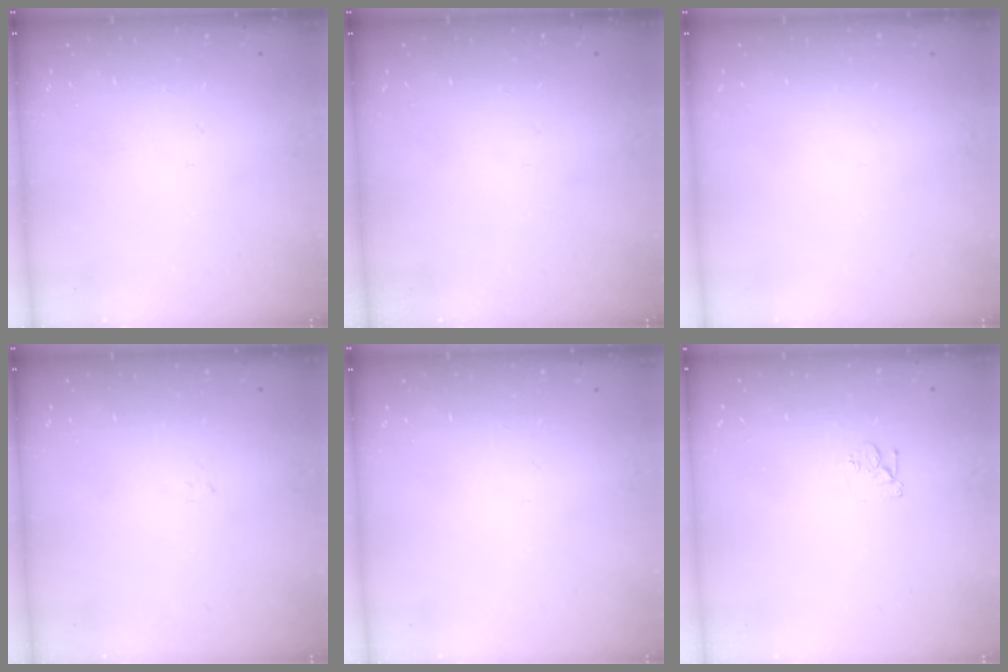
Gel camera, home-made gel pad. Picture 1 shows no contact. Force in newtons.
{"total": 0.0}
{"total": 0.0}
{"total": 1.6, "press": 1.6, "slide": 0.1}
{"total": 0.0}
{"total": 4.9, "press": 4.9, "slide": 0.3}